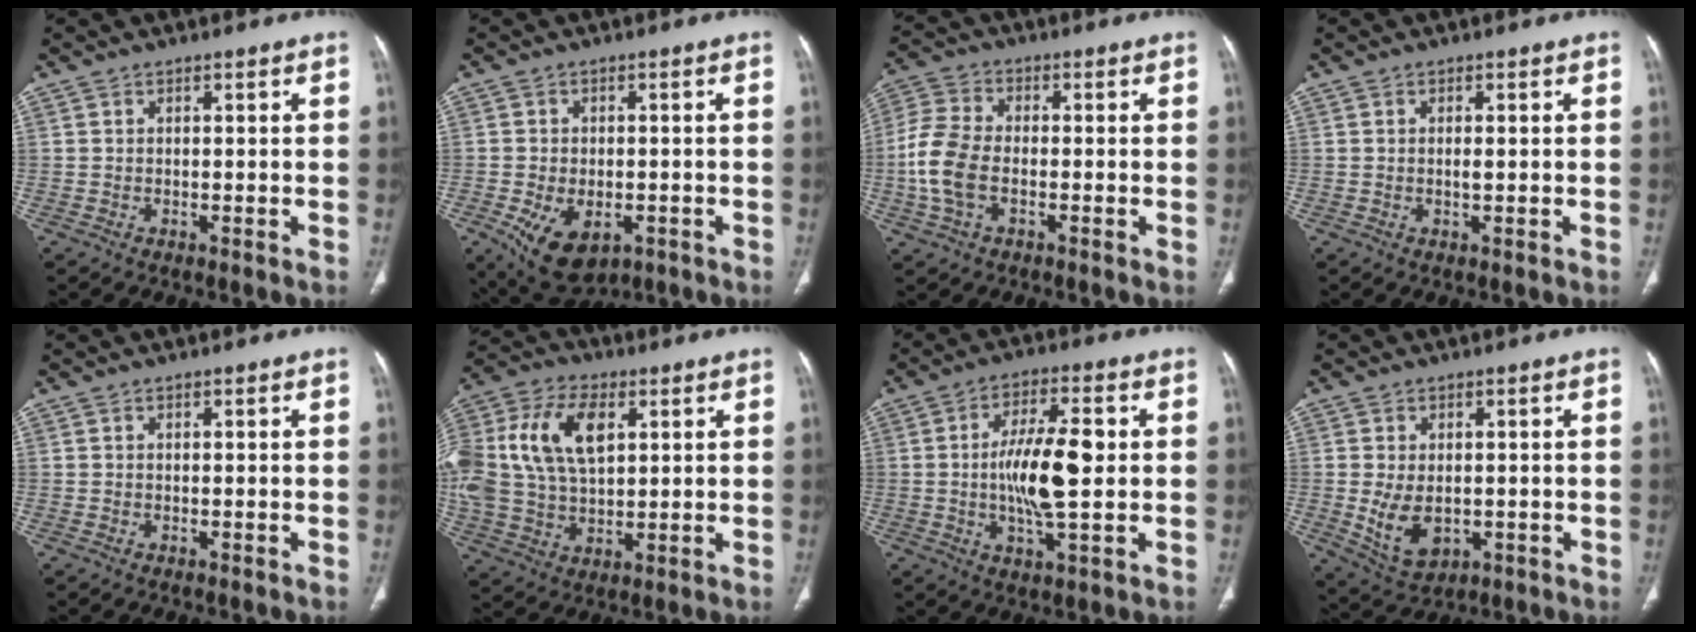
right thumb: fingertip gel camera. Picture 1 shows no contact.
{"total": 10.3, "force": [-4.1, 6.3, 7.1], "torque": [-0.111, 0.004, -0.052]}
{"total": 9.7, "force": [-2.0, 5.9, 7.5], "torque": [-0.173, 0.014, -0.046]}
{"total": 1.2, "force": [0.0, 0.3, 1.1], "torque": [-0.022, -0.001, 0.001]}
{"total": 0.0}
{"total": 24.0, "force": [6.6, 15.1, 17.5], "torque": [-0.399, 0.026, 0.126]}
{"total": 12.3, "force": [0.3, 4.3, 11.6], "torque": [-0.208, 0.007, 0.004]}
{"total": 7.6, "force": [-0.8, 5.1, 5.5], "torque": [-0.091, -0.010, 0.004]}